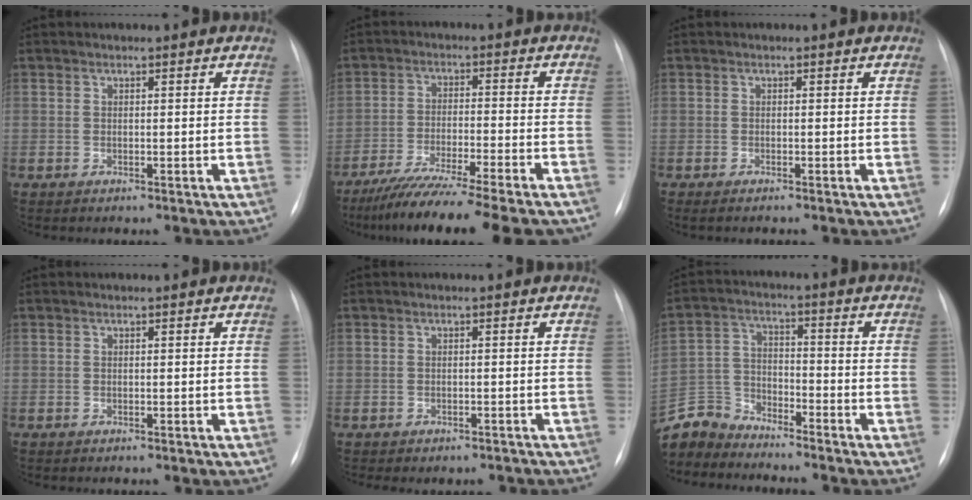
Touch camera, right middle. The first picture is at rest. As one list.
[{"total": 15.9, "force": [-13.3, -0.2, 8.8], "torque": [-0.142, -0.041, -0.210]}, {"total": 1.4, "force": [-1.1, 0.1, 0.8], "torque": [-0.009, -0.003, -0.013]}, {"total": 0.0}, {"total": 3.5, "force": [-2.9, 1.7, 0.8], "torque": [-0.005, 0.006, -0.035]}, {"total": 8.2, "force": [-8.0, 1.7, -0.2], "torque": [-0.002, 0.010, -0.163]}]